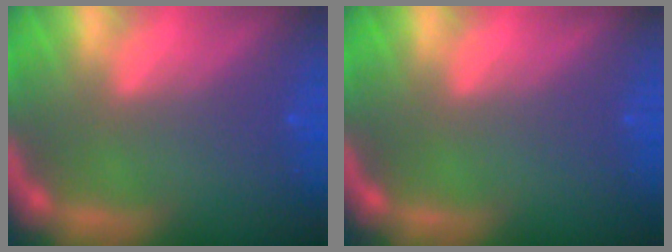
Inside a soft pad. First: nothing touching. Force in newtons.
{"total": 0.0}